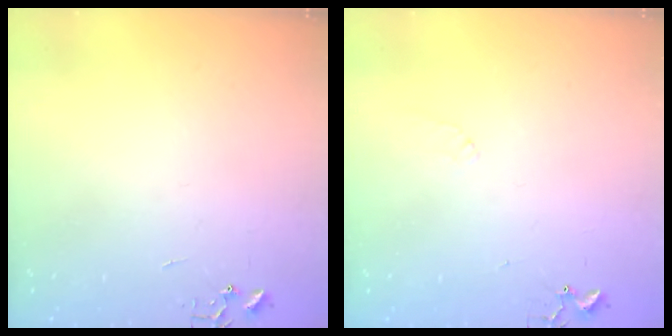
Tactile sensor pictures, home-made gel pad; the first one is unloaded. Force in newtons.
{"total": 5.5, "press": 5.5, "slide": 0.8}